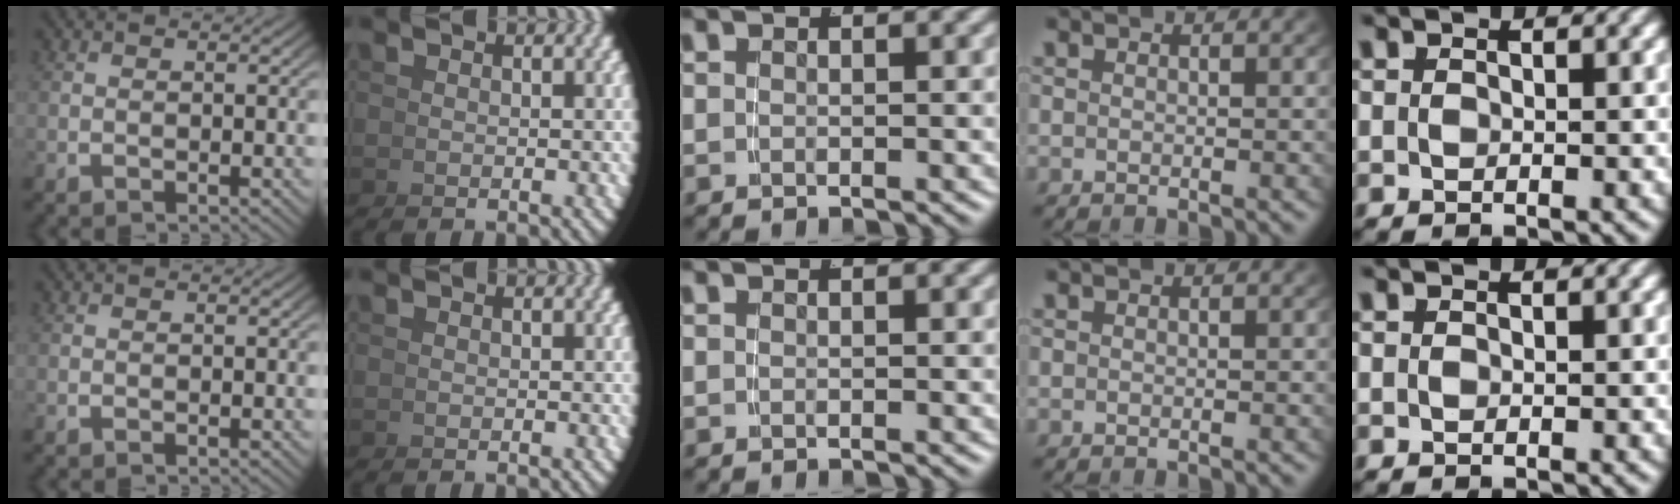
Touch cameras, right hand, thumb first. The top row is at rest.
{}